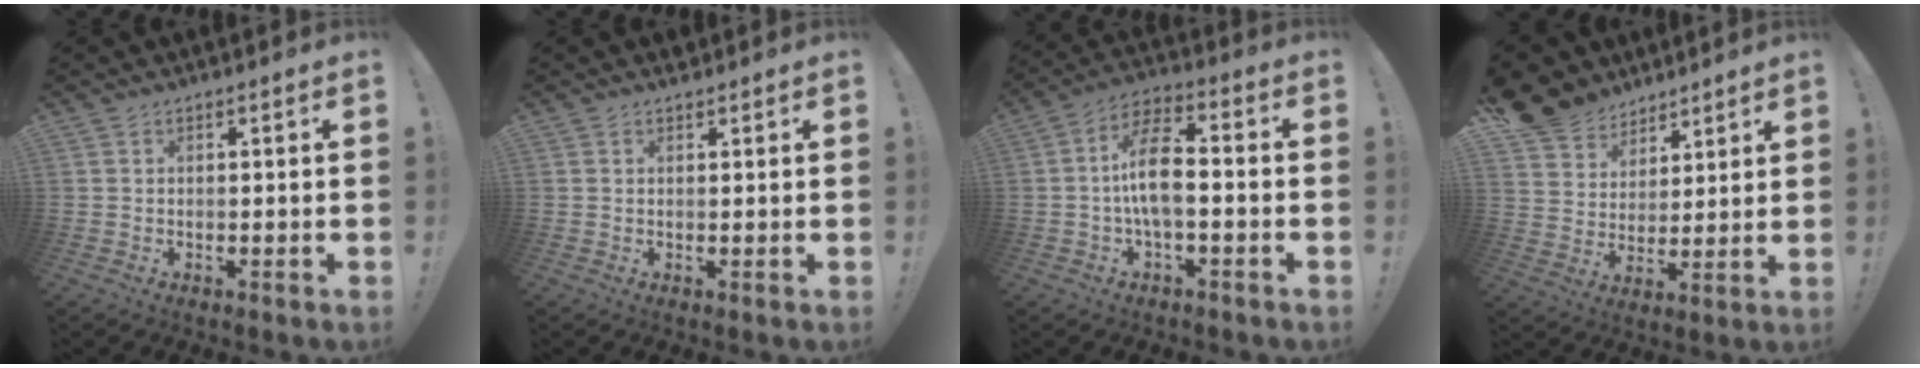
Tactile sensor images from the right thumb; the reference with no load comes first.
{"total": 1.1, "force": [1.0, 0.3, -0.1], "torque": [0.009, -0.004, 0.019]}
{"total": 11.6, "force": [-0.8, 5.1, 10.3], "torque": [-0.188, 0.011, -0.015]}
{"total": 10.5, "force": [8.1, 6.6, 1.0], "torque": [-0.024, -0.065, 0.162]}